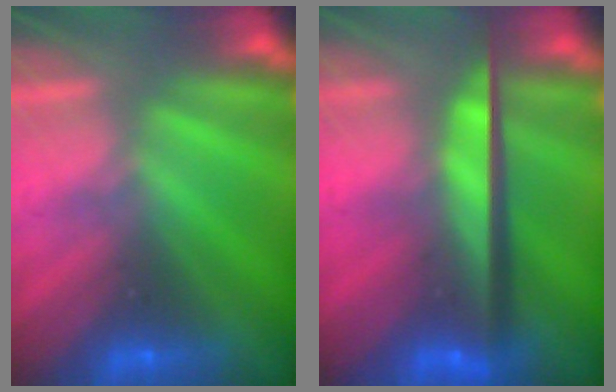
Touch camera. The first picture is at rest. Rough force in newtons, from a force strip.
{"total": 11.2}